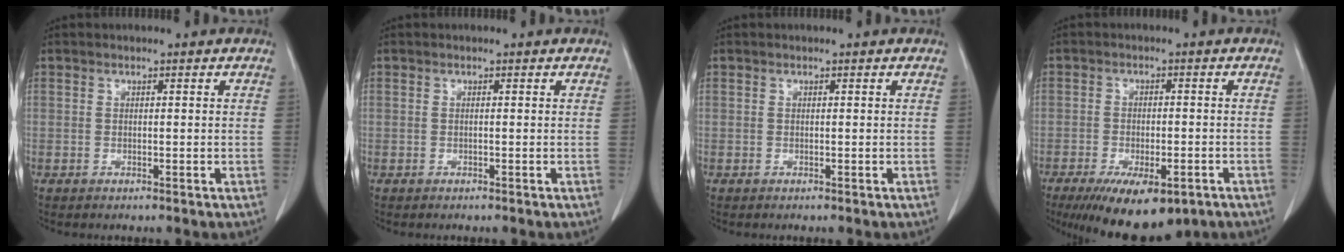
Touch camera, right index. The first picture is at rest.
{"total": 0.0}
{"total": 0.0}
{"total": 12.3, "force": [-7.9, 4.9, 8.1], "torque": [-0.124, -0.010, -0.112]}